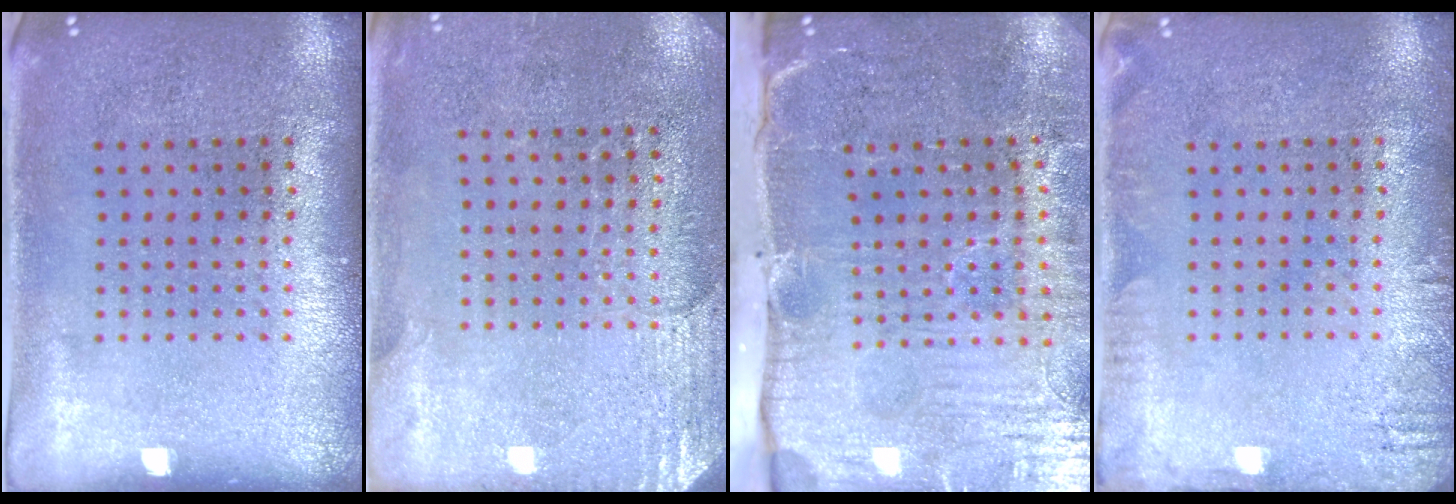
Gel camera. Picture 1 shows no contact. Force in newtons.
{"total": 2.8, "press": 2.5, "slide": 1.3}
{"total": 5.4, "press": 4.4, "slide": 3.1}
{"total": 1.7, "press": 1.7, "slide": 0.2}